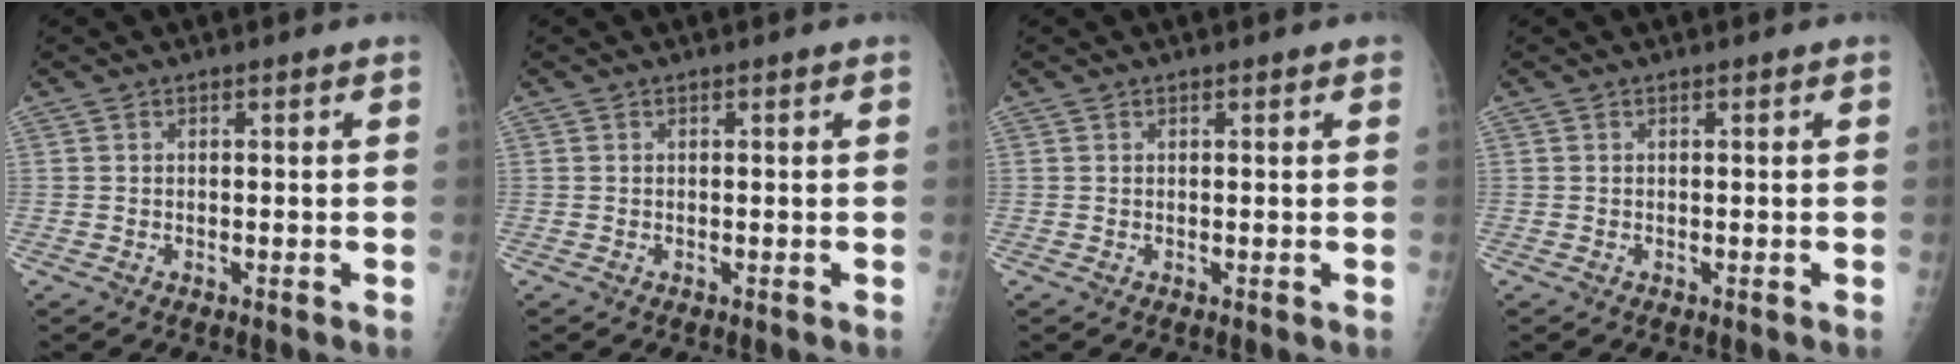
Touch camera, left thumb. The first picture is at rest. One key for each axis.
{"total": 0.0}
{"total": 0.6, "fx": 0.4, "fy": 0.2, "fz": 0.3, "tx": -0.003, "ty": -0.001, "tz": 0.004}
{"total": 0.0}